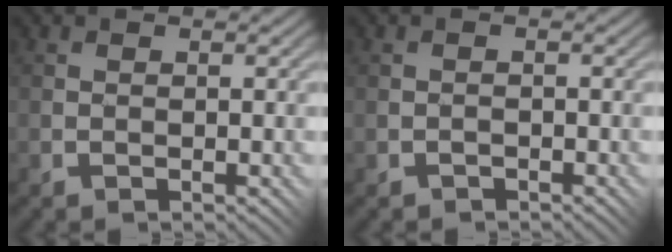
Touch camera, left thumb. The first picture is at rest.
{"total": 0.6, "force": [-0.6, 0.2, -0.1], "torque": [0.001, 0.003, -0.012]}